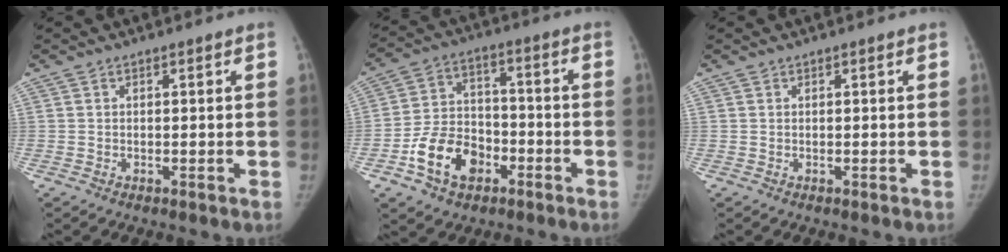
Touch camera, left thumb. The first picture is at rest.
{"total": 12.3, "force": [-5.7, 8.5, 6.9], "torque": [-0.100, 0.035, -0.101]}
{"total": 0.0}